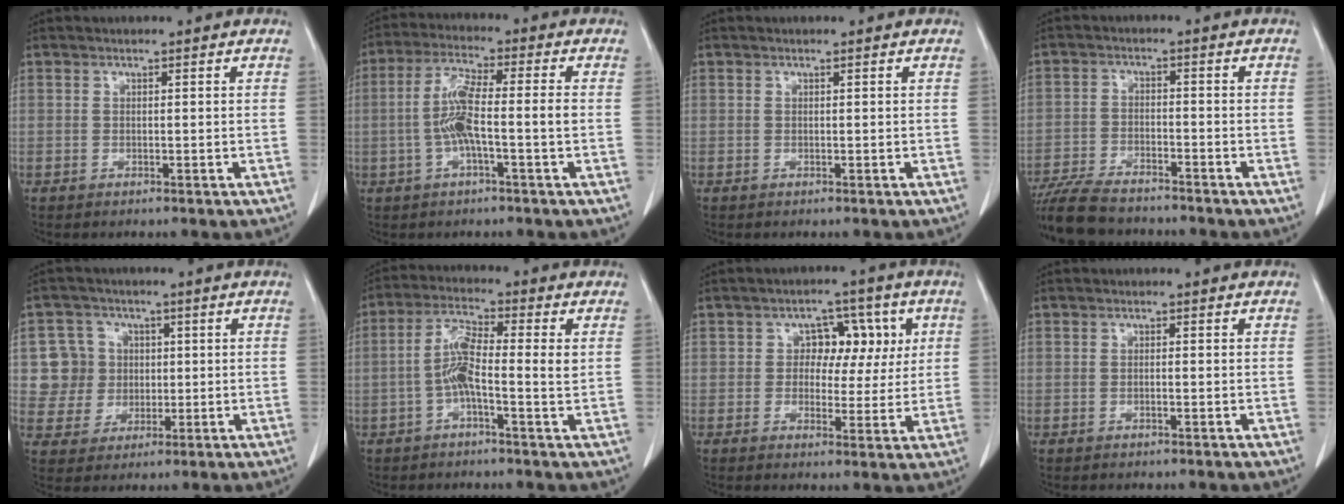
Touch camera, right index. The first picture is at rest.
{"total": 7.6, "force": [-1.2, 0.6, 7.4], "torque": [-0.154, 0.015, -0.027]}
{"total": 0.0}
{"total": 11.1, "force": [-9.8, 2.3, 4.7], "torque": [-0.085, -0.017, -0.159]}
{"total": 7.1, "force": [0.9, 7.0, 0.6], "torque": [-0.011, 0.019, 0.022]}
{"total": 6.9, "force": [-0.5, 1.0, 6.8], "torque": [-0.135, 0.017, -0.019]}
{"total": 6.5, "force": [1.4, 4.7, 4.3], "torque": [-0.042, 0.017, 0.019]}
{"total": 0.5, "force": [-0.2, 0.0, 0.5], "torque": [-0.009, 0.000, -0.003]}